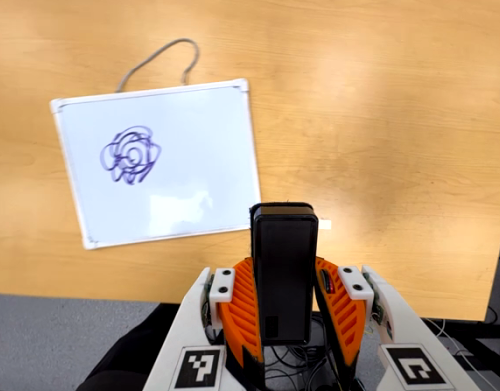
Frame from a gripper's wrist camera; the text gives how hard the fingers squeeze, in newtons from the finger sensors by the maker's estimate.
{"total": 4.1, "left": 2.7, "right": 5.5}